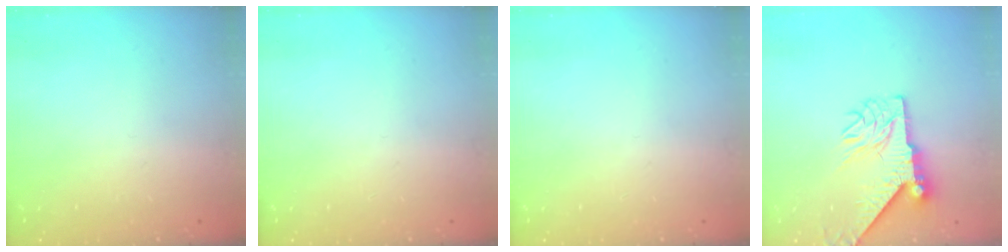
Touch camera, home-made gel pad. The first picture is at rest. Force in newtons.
{"total": 0.0}
{"total": 0.0}
{"total": 10.2, "press": 10.1, "slide": 1.6}